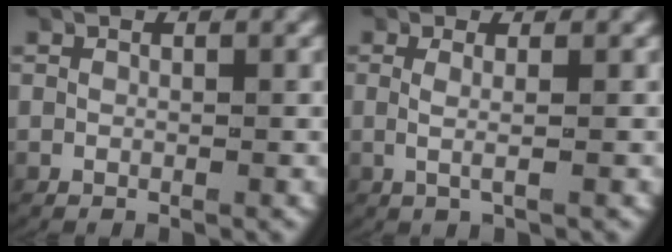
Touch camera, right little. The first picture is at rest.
{"total": 1.7, "force": [0.1, 0.0, 1.7], "torque": [-0.046, -0.008, 0.006]}